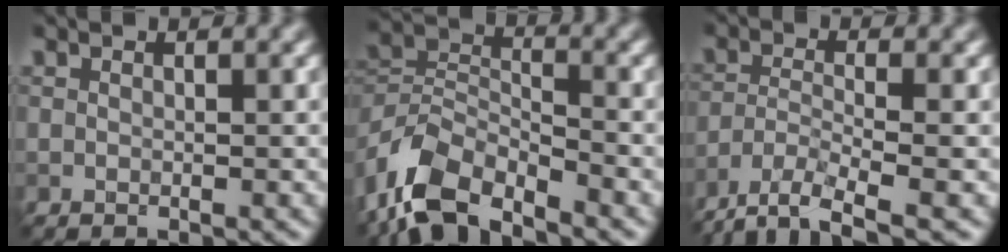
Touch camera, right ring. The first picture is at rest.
{"total": 7.7, "force": [-5.5, 3.6, 4.0], "torque": [-0.079, -0.005, -0.117]}
{"total": 5.3, "force": [-4.1, 1.2, 3.1], "torque": [-0.063, -0.013, -0.084]}